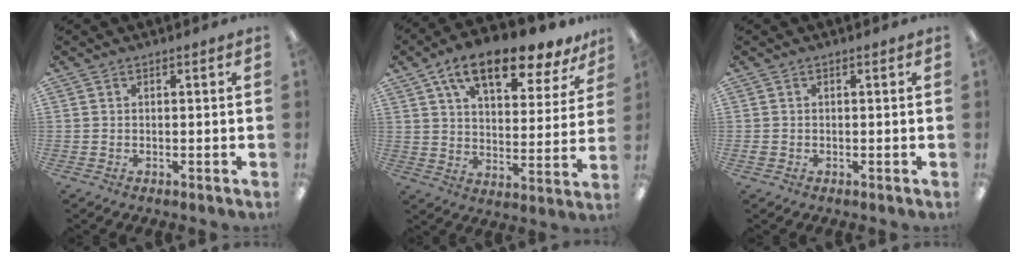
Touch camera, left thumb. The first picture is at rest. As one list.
[{"total": 15.2, "force": [10.8, 5.7, 9.1], "torque": [-0.150, -0.055, 0.184]}, {"total": 0.9, "force": [-0.2, 0.8, 0.4], "torque": [-0.007, 0.003, -0.005]}]